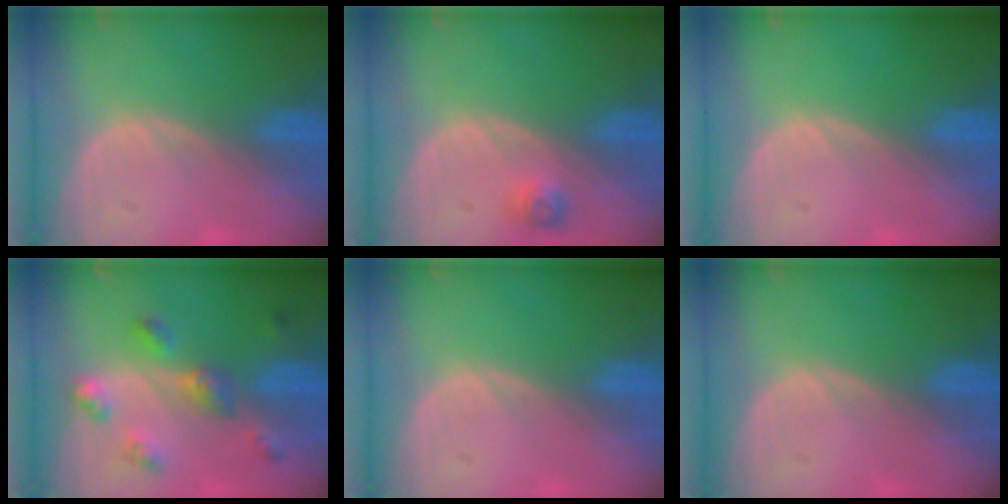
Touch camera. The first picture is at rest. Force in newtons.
{"total": 2.4, "press": 2.2, "slide": 0.9}
{"total": 0.0}
{"total": 6.3, "press": 5.7, "slide": 2.7}
{"total": 0.0}
{"total": 0.0}